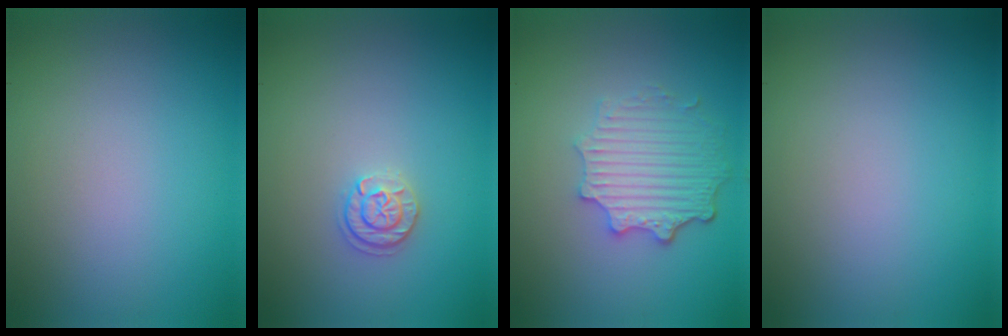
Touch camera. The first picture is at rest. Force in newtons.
{"total": 1.8, "press": 1.7, "slide": 0.4}
{"total": 4.5, "press": 3.6, "slide": 2.7}
{"total": 0.0}